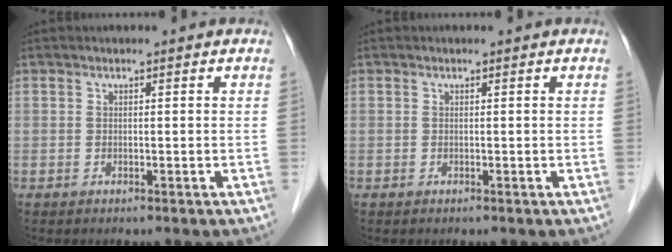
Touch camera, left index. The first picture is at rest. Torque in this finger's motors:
{"motor_torque": [-0.05, -0.04, 0.01, -0.01]}